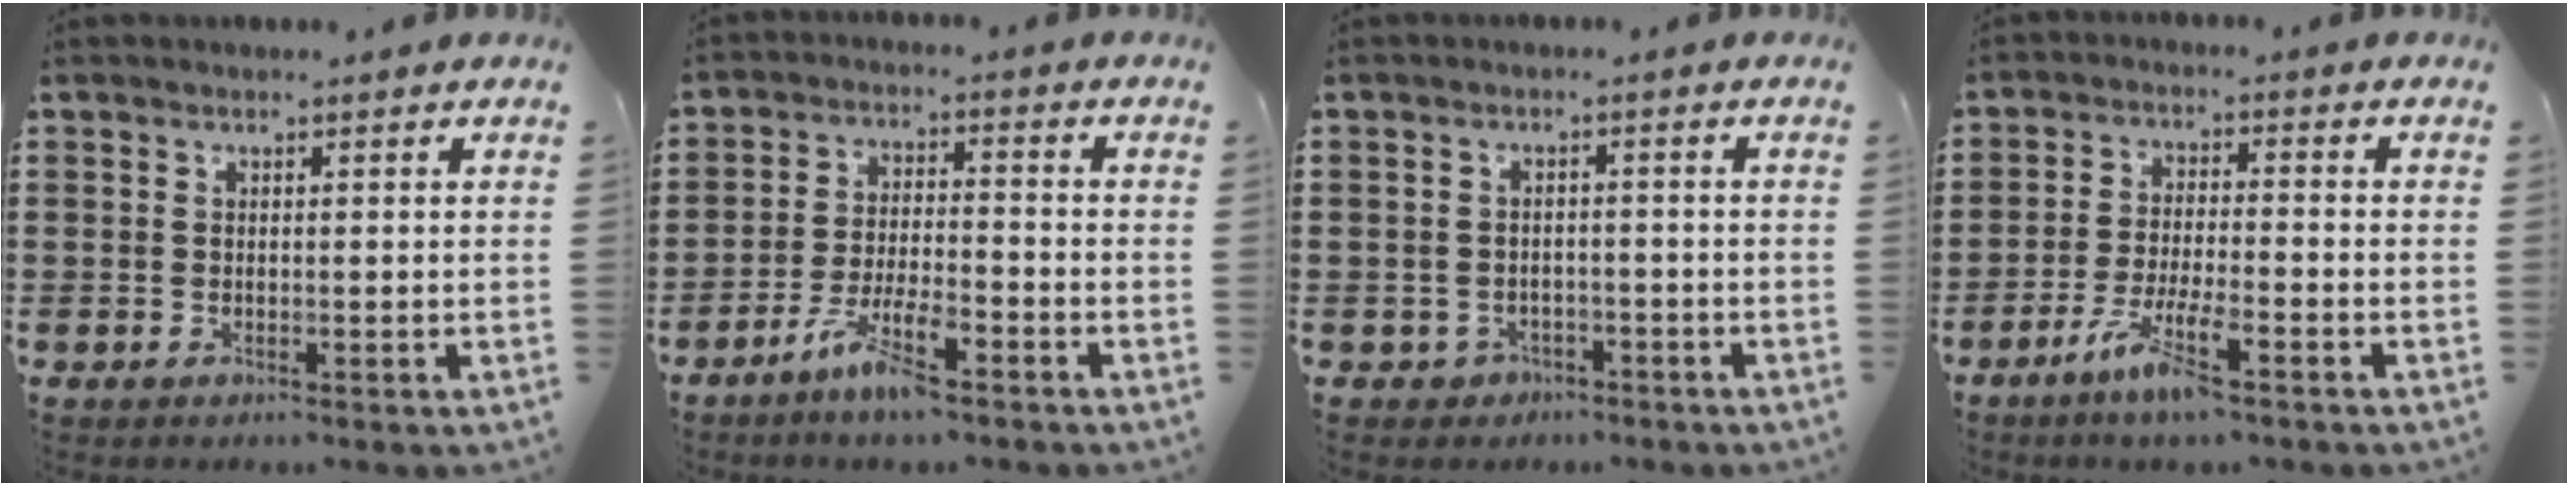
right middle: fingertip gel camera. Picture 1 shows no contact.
{"total": 6.5, "force": [-4.5, 1.3, 4.5], "torque": [-0.093, -0.001, -0.085]}
{"total": 1.9, "force": [-1.6, 1.0, 0.0], "torque": [-0.009, 0.001, -0.037]}
{"total": 6.2, "force": [-4.1, 0.8, 4.7], "torque": [-0.094, -0.008, -0.074]}